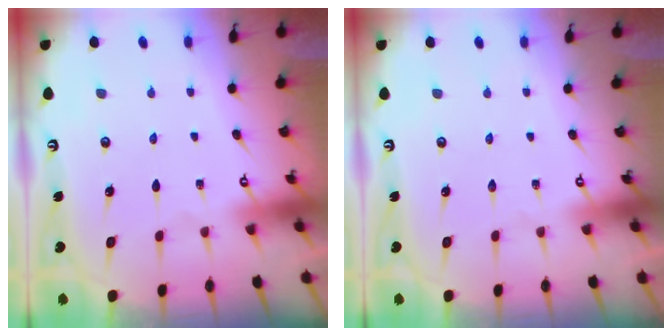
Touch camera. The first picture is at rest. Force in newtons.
{"total": 0.0}